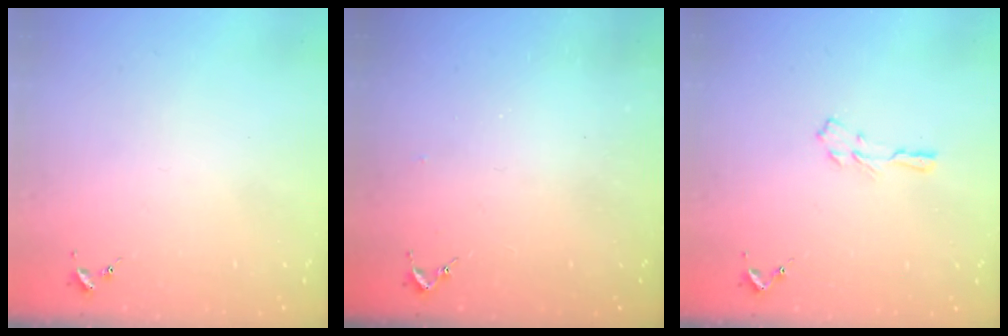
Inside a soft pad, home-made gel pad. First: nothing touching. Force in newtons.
{"total": 2.6, "press": 2.5, "slide": 0.3}
{"total": 3.5, "press": 3.5, "slide": 0.4}